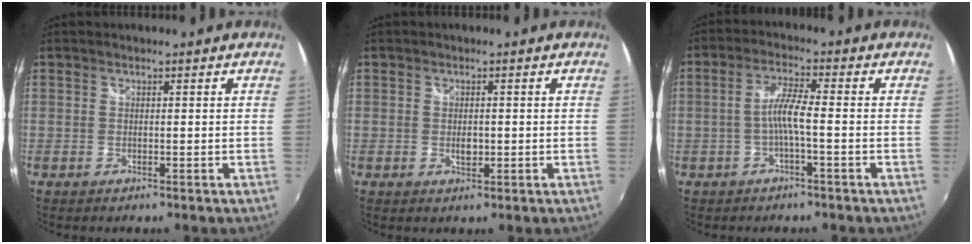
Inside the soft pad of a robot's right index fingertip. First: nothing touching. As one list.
[{"total": 2.4, "force": [-0.4, 1.2, 2.1], "torque": [-0.035, -0.003, -0.007]}, {"total": 4.5, "force": [-1.4, 0.0, 4.3], "torque": [-0.090, 0.006, -0.025]}]